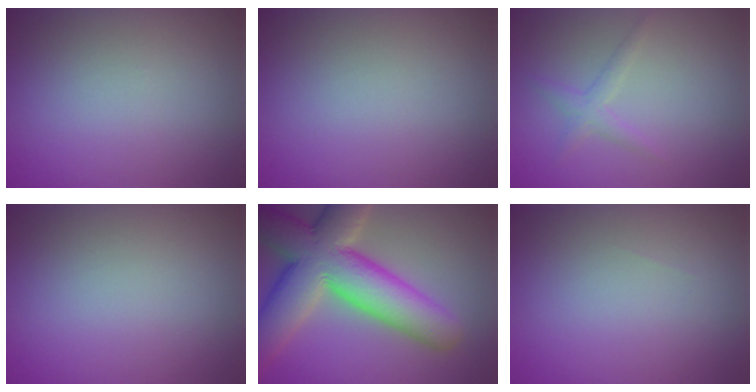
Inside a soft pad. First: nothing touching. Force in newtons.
{"total": 0.0}
{"total": 1.4, "press": 1.4, "slide": 0.1}
{"total": 0.0}
{"total": 12.8, "press": 12.8, "slide": 1.0}
{"total": 0.0}